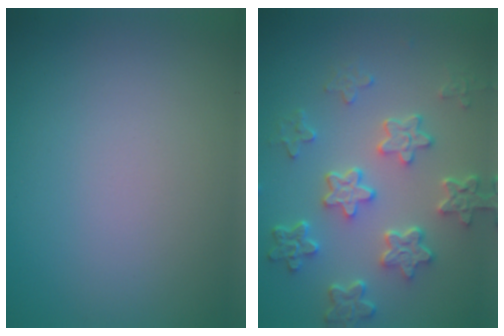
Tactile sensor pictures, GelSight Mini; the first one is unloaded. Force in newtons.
{"total": 5.8, "press": 4.4, "slide": 3.8}